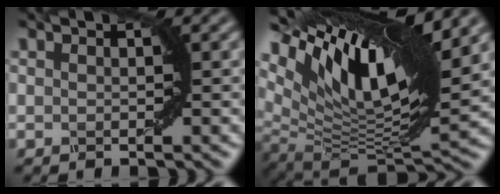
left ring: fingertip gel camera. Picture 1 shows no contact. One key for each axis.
{"total": 13.6, "fx": 6.8, "fy": 5.2, "fz": 10.6, "tx": -0.189, "ty": 0.012, "tz": 0.122}